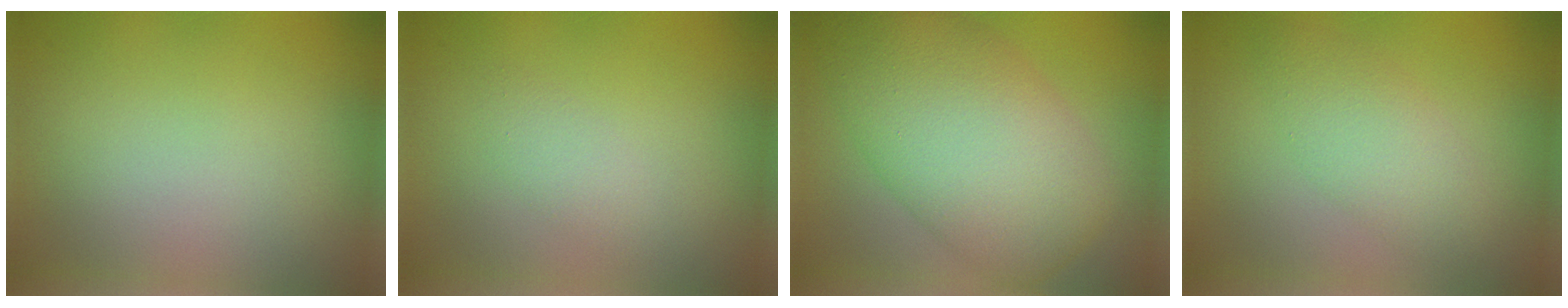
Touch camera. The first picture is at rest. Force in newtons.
{"total": 1.4, "press": 1.4, "slide": 0.1}
{"total": 11.2, "press": 11.2, "slide": 0.4}
{"total": 3.4, "press": 3.4, "slide": 0.1}